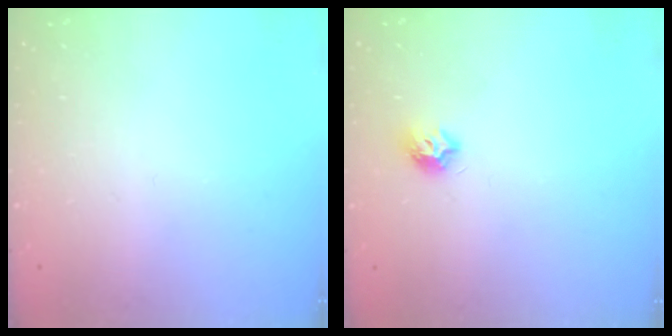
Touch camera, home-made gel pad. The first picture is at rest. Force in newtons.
{"total": 7.1, "press": 7.1, "slide": 0.8}